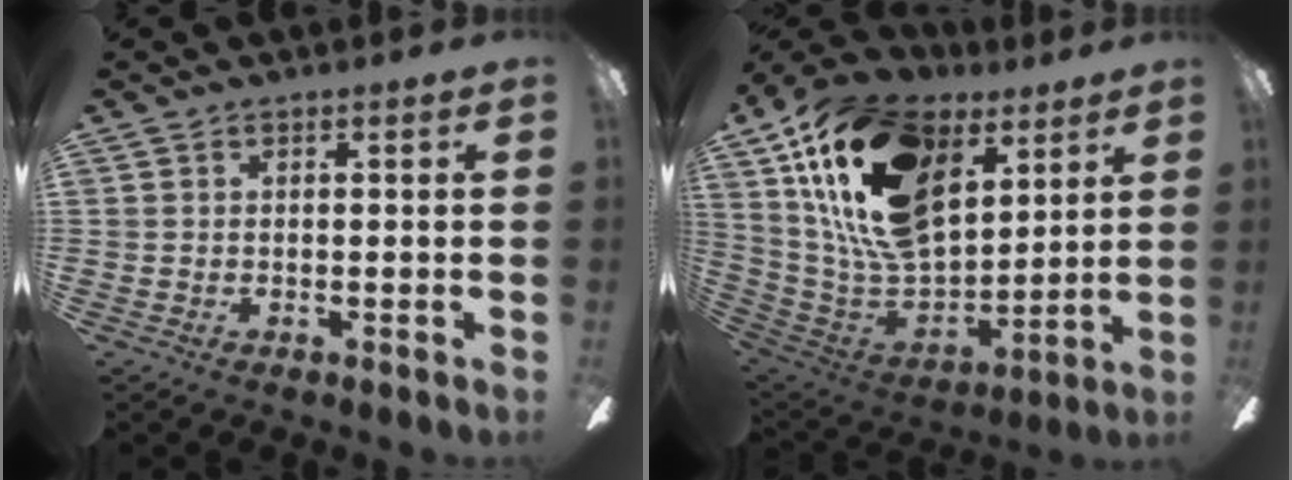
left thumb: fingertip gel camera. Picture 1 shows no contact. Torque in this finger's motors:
{"motor_torque": [1.82, 2.35, 1.37, -1.41, 0.24]}